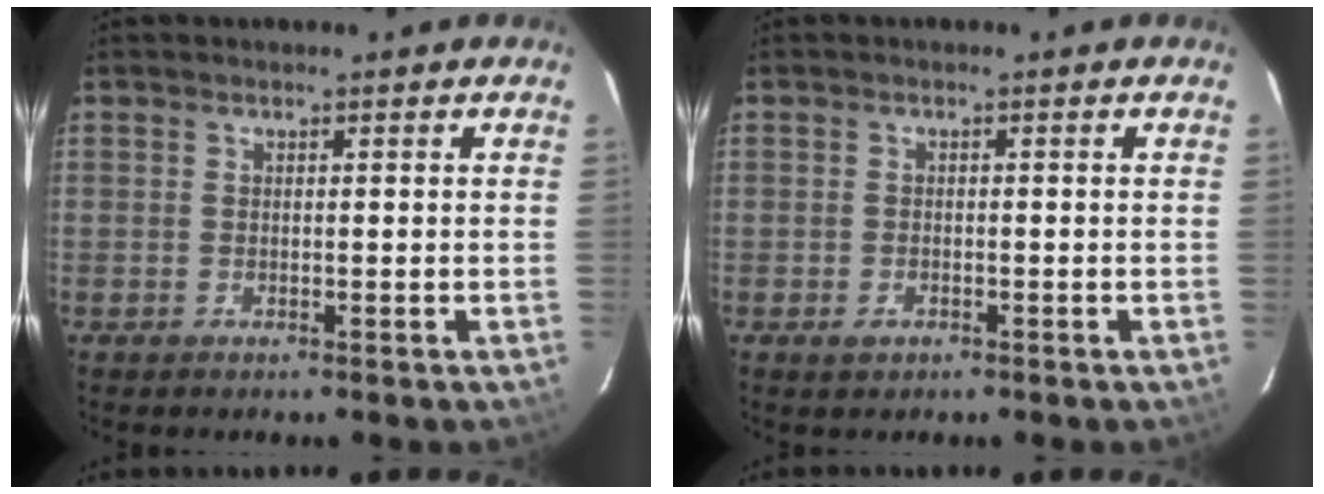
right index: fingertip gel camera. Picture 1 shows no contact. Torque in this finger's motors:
{"motor_torque": [0.13, -0.14, 0.04, 0.00]}